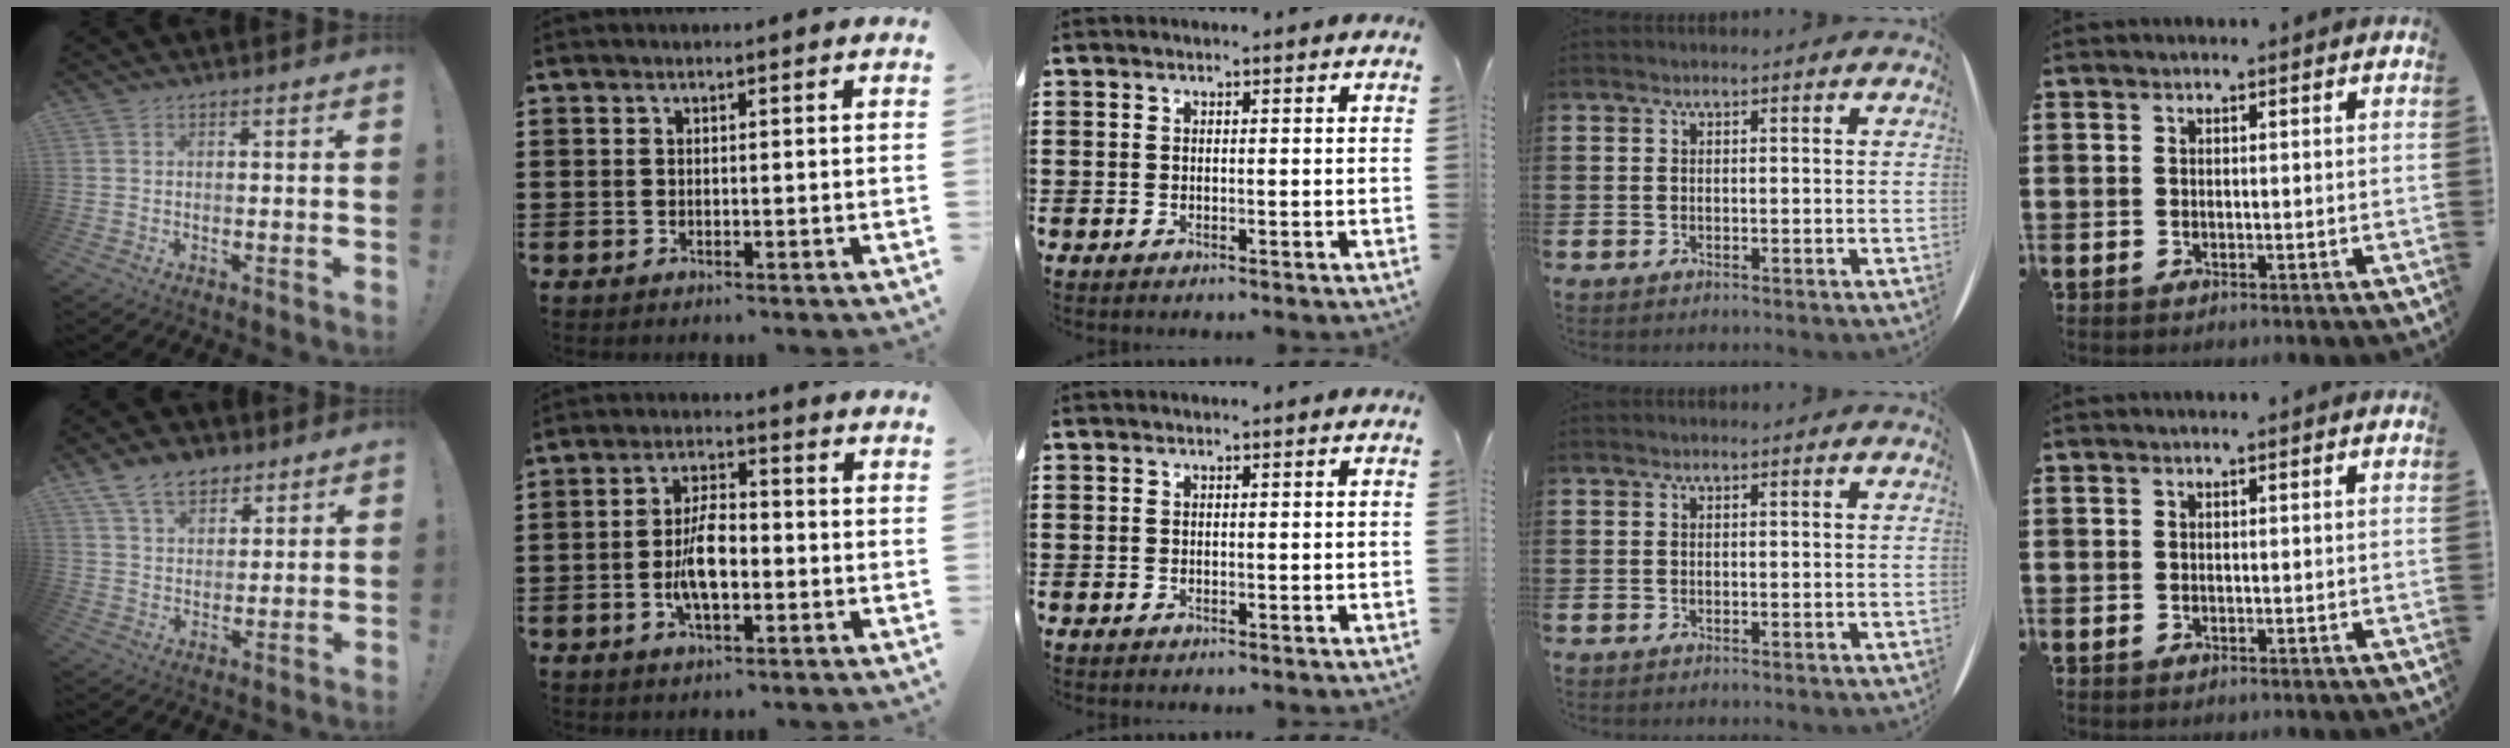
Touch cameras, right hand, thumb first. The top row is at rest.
{"thumb": {"total": 10.0, "force": [6.6, 6.0, 4.5], "torque": [-0.082, -0.025, 0.129]}, "index": {"total": 7.3, "force": [-1.5, 3.1, 6.5], "torque": [-0.139, 0.000, -0.033]}}